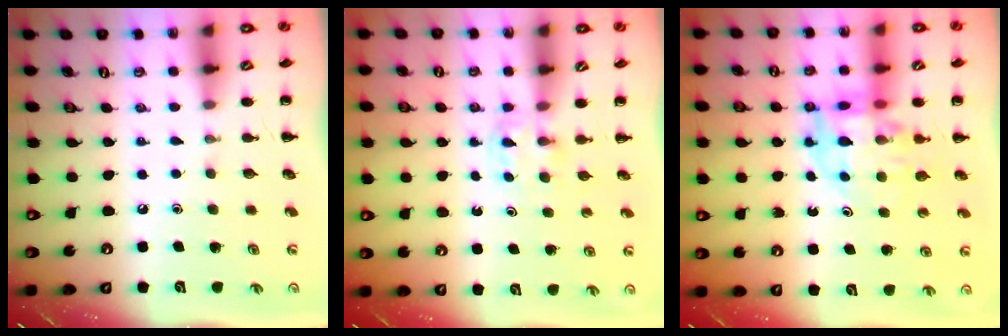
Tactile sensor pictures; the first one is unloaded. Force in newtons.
{"total": 2.7, "press": 2.5, "slide": 1.0}
{"total": 11.2, "press": 10.7, "slide": 3.3}